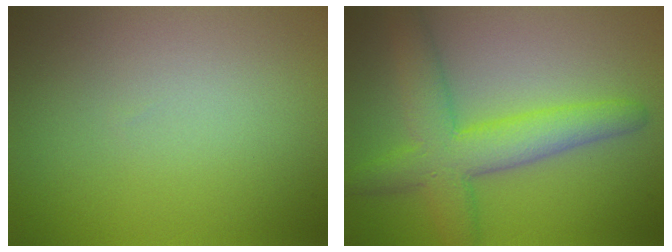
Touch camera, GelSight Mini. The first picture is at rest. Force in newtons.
{"total": 6.3, "press": 6.3, "slide": 0.3}